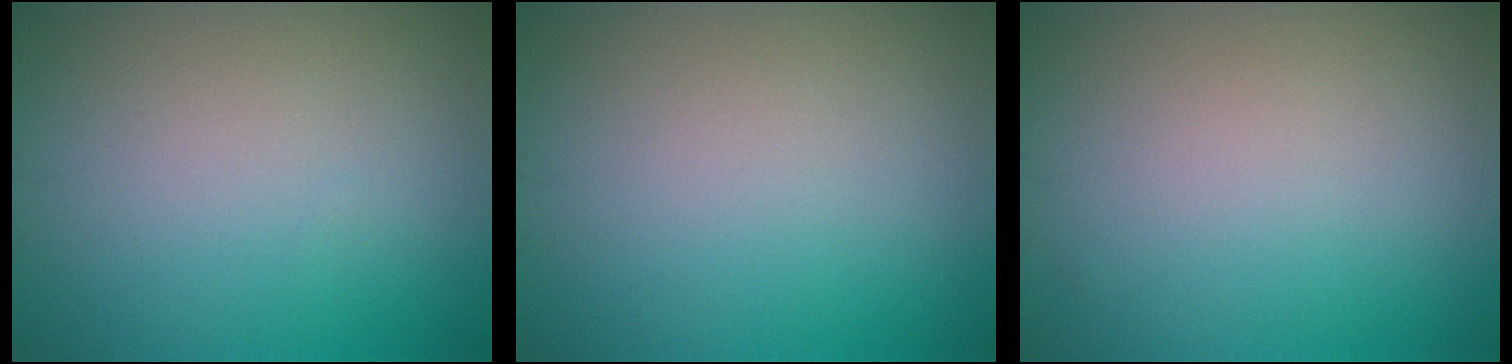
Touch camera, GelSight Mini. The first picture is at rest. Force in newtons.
{"total": 0.0}
{"total": 0.0}